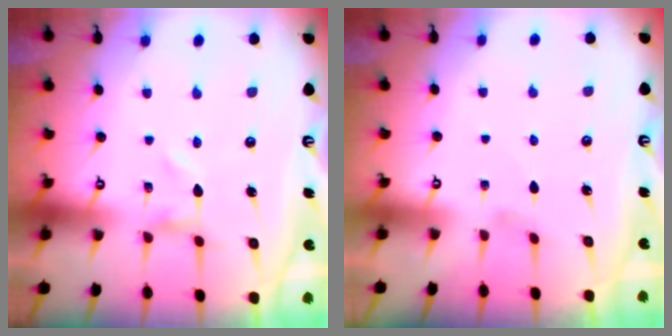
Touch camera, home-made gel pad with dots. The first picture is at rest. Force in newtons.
{"total": 0.0}